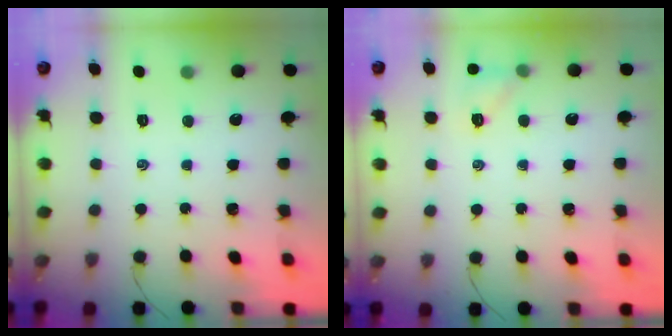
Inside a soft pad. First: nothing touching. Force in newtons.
{"total": 6.3, "press": 6.2, "slide": 1.3}